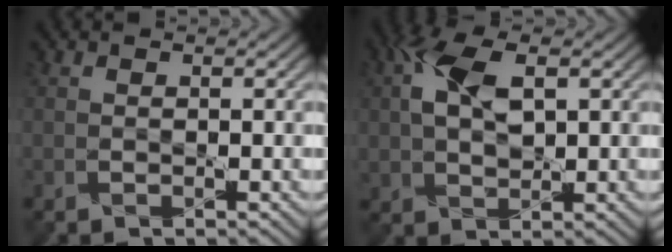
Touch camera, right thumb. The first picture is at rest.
{"total": 7.3, "force": [1.9, 4.2, 5.7], "torque": [-0.134, 0.015, 0.036]}